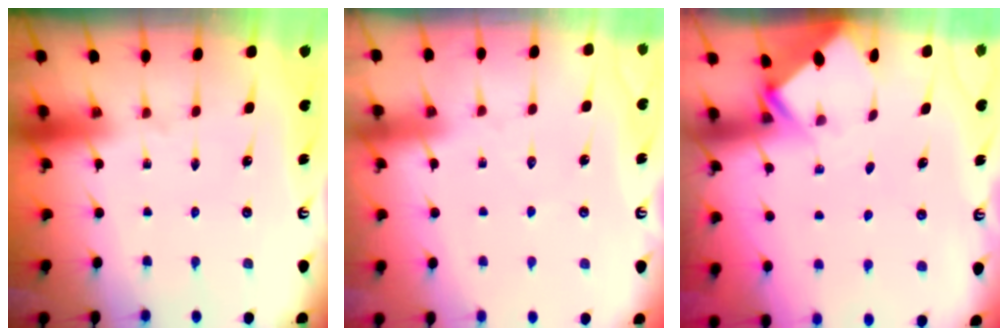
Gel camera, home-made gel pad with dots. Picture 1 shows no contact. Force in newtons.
{"total": 5.3, "press": 5.2, "slide": 0.6}
{"total": 2.8, "press": 2.8, "slide": 0.2}